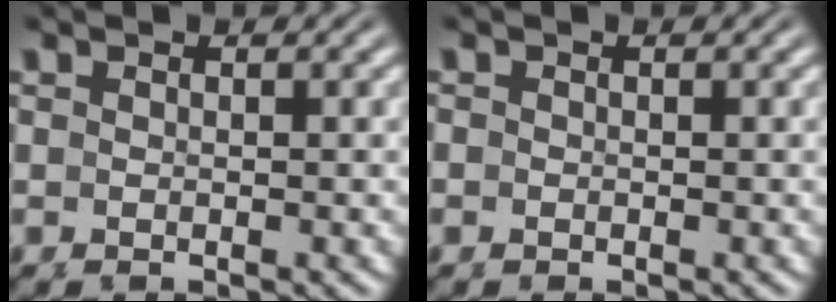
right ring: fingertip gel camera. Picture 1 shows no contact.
{"total": 0.5, "force": [0.0, 0.5, 0.0], "torque": [0.006, 0.008, -0.006]}